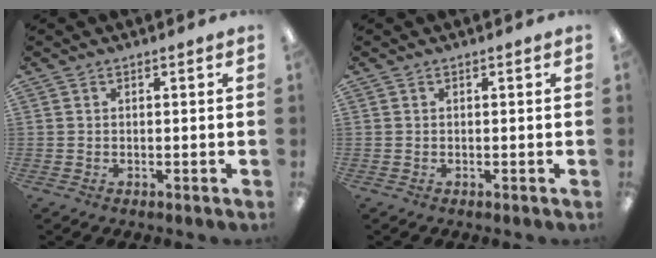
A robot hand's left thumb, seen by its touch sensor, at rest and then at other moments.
{"total": 0.0}